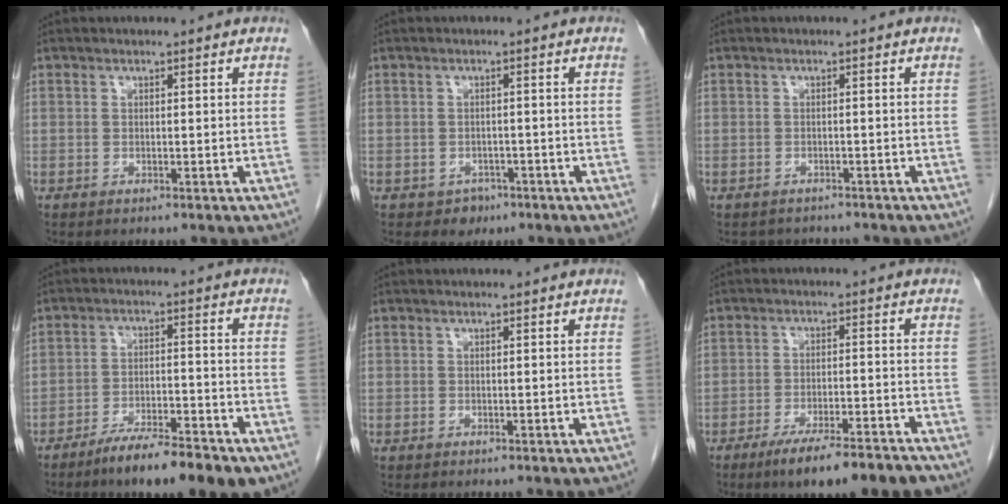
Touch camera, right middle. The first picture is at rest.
{"total": 1.7, "force": [-1.0, 1.3, 0.4], "torque": [-0.007, 0.004, -0.010]}
{"total": 3.2, "force": [-2.9, 1.4, 0.1], "torque": [-0.002, 0.001, -0.039]}
{"total": 10.7, "force": [-7.8, 1.6, 7.1], "torque": [-0.104, -0.010, -0.127]}
{"total": 0.0}
{"total": 10.5, "force": [-8.1, 1.2, 6.6], "torque": [-0.091, -0.014, -0.126]}